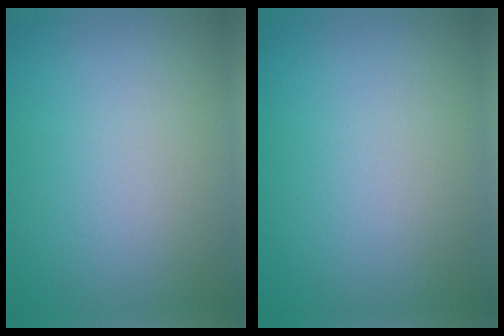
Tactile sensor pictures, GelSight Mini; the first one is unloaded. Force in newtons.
{"total": 0.0}